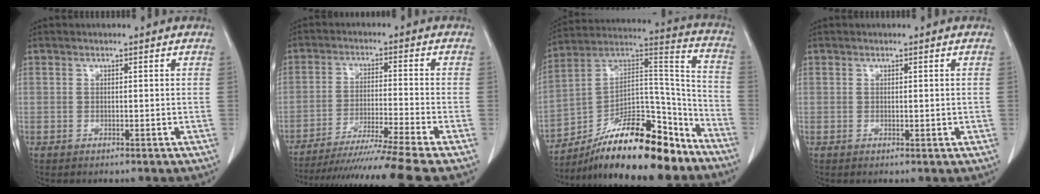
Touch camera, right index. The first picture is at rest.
{"total": 15.2, "force": [-13.0, -3.4, 7.0], "torque": [-0.101, -0.037, -0.210]}
{"total": 21.9, "force": [-16.5, 5.7, 13.3], "torque": [-0.200, 0.040, -0.276]}
{"total": 0.8, "force": [0.0, 0.3, 0.7], "torque": [-0.009, -0.002, 0.000]}